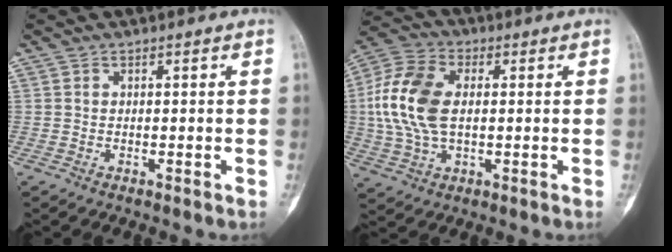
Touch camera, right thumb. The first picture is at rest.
{"total": 14.4, "force": [1.1, 8.7, 11.4], "torque": [-0.241, 0.015, 0.019]}